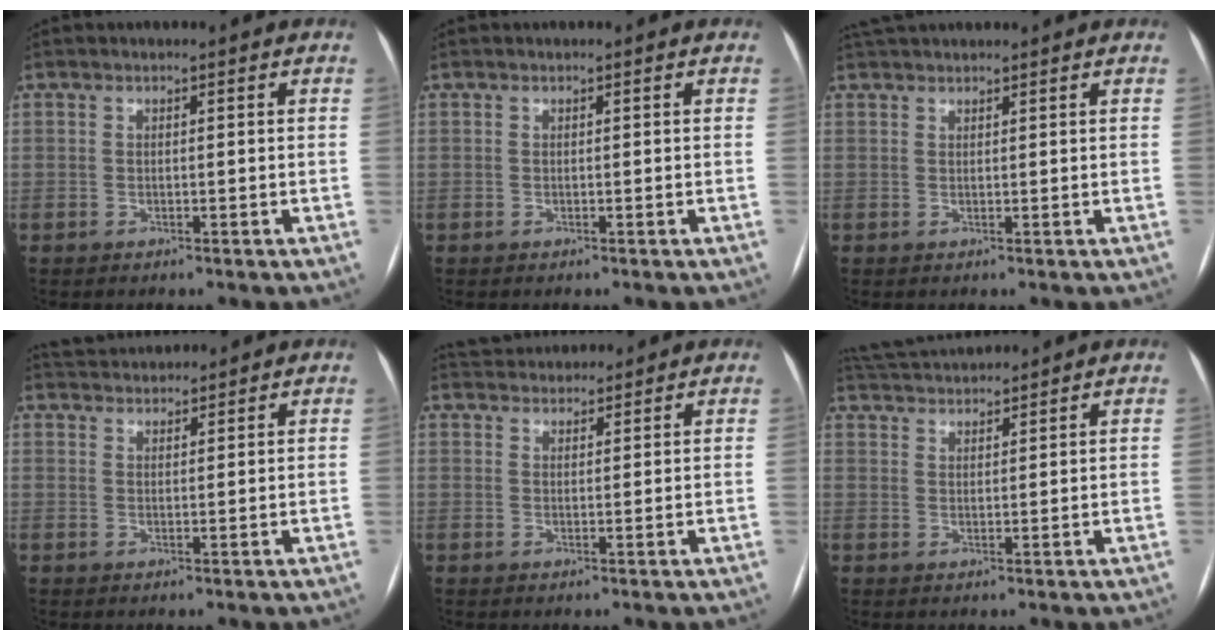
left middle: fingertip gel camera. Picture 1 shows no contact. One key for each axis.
{"total": 0.0}
{"total": 4.7, "fx": 4.4, "fy": 0.9, "fz": 1.6, "tx": -0.023, "ty": 0.043, "tz": 0.070}
{"total": 5.6, "fx": 5.4, "fy": 1.0, "fz": 0.9, "tx": -0.017, "ty": 0.032, "tz": 0.087}
{"total": 6.1, "fx": 5.8, "fy": 1.6, "fz": 1.0, "tx": -0.013, "ty": 0.031, "tz": 0.088}
{"total": 7.9, "fx": 7.7, "fy": 0.6, "fz": 1.8, "tx": -0.042, "ty": 0.032, "tz": 0.129}